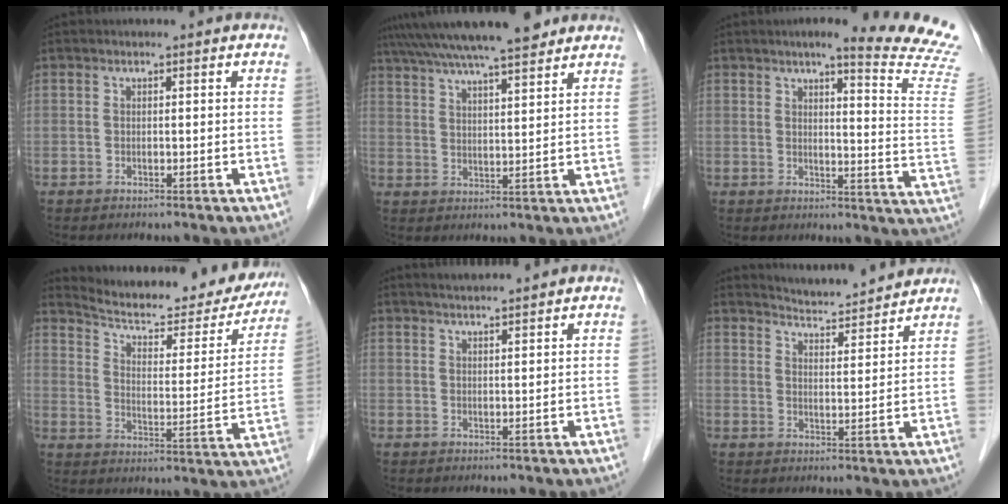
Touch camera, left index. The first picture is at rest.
{"total": 17.3, "force": [14.8, 1.8, 8.7], "torque": [-0.153, 0.037, 0.225]}
{"total": 15.7, "force": [14.1, -1.1, 6.7], "torque": [-0.084, -0.095, 0.145]}
{"total": 23.0, "force": [21.1, 4.9, 7.8], "torque": [-0.108, -0.036, 0.274]}
{"total": 4.3, "force": [4.0, -0.2, 1.6], "torque": [-0.026, 0.023, 0.065]}
{"total": 8.4, "force": [8.4, -0.1, 1.2], "torque": [-0.035, 0.002, 0.126]}